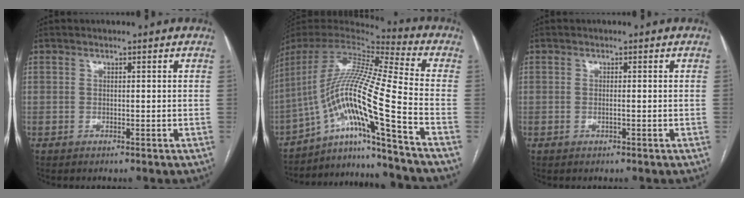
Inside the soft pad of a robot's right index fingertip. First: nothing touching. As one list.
[{"total": 18.5, "force": [-9.4, -2.3, 15.7], "torque": [-0.308, 0.004, -0.168]}, {"total": 0.5, "force": [-0.2, -0.1, 0.5], "torque": [-0.008, 0.002, -0.004]}]